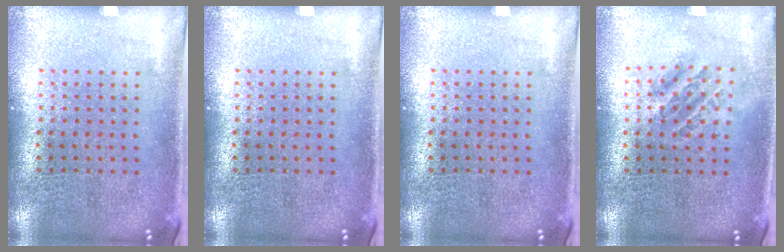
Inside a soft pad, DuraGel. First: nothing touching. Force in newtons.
{"total": 0.0}
{"total": 0.0}
{"total": 1.1, "press": 1.0, "slide": 0.5}